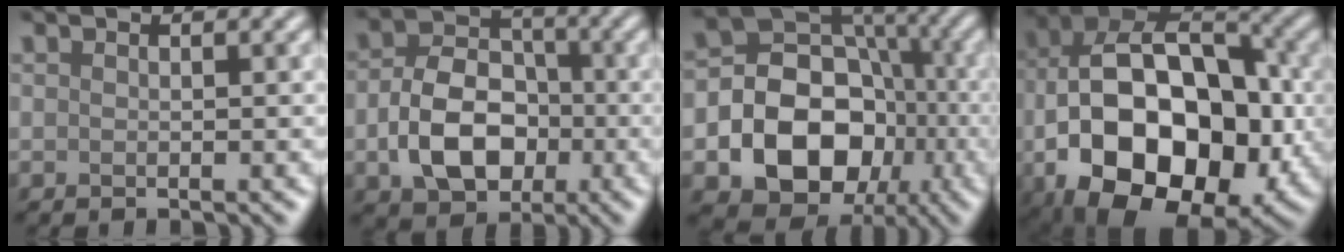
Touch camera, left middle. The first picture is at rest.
{"total": 7.4, "force": [-1.8, 5.3, 4.8], "torque": [-0.090, 0.000, -0.033]}
{"total": 13.5, "force": [-3.3, 10.8, 7.4], "torque": [-0.092, -0.010, -0.075]}
{"total": 17.8, "force": [-3.9, 11.2, 13.2], "torque": [-0.213, -0.012, -0.055]}